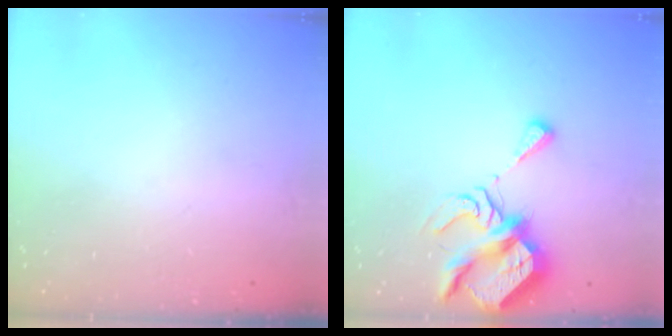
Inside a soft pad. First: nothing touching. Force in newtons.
{"total": 12.1, "press": 12.1, "slide": 0.9}